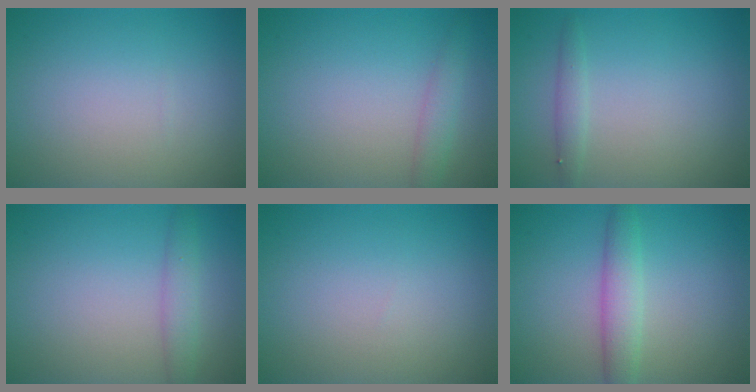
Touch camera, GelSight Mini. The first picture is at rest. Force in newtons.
{"total": 1.7, "press": 1.7, "slide": 0.1}
{"total": 0.7, "press": 0.7, "slide": 0.1}
{"total": 2.0, "press": 2.0, "slide": 0.0}
{"total": 0.0}
{"total": 3.0, "press": 3.0, "slide": 0.1}